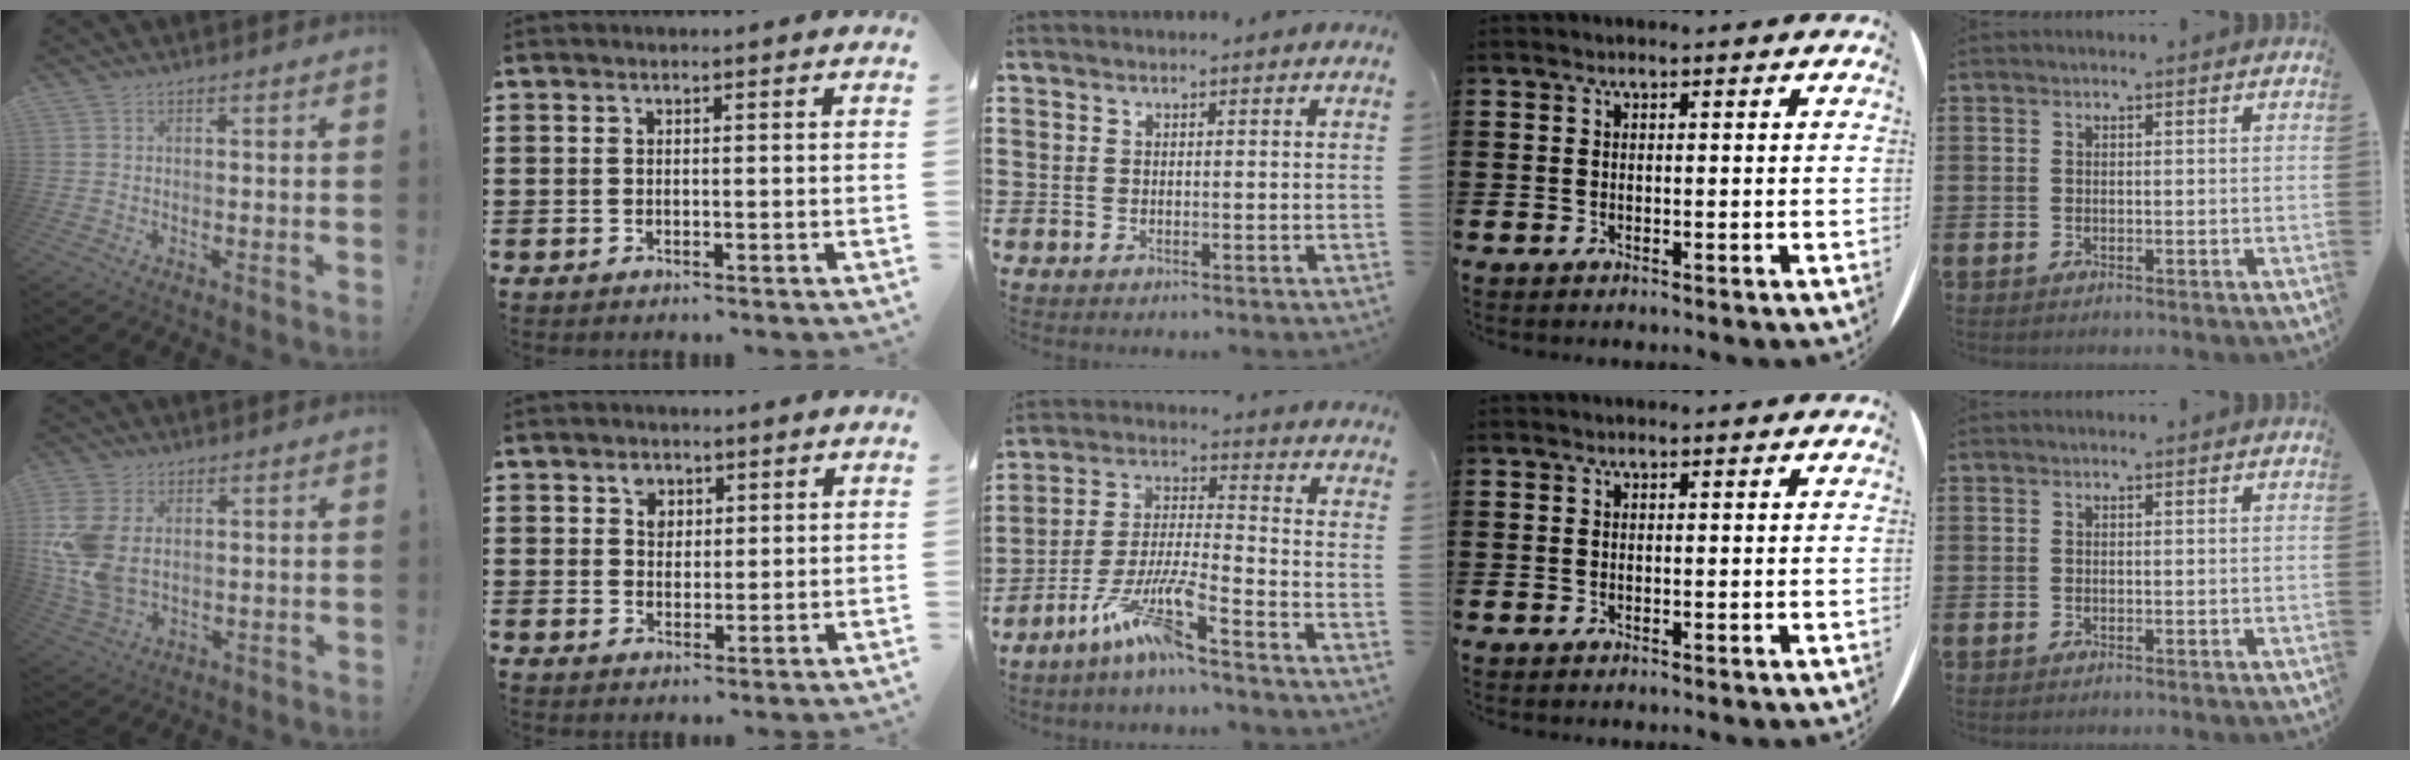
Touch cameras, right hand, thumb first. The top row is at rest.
{"thumb": {"total": 12.9, "force": [2.1, 8.7, 9.3], "torque": [-0.196, -0.011, 0.041]}, "index": {"total": 2.7, "force": [1.4, 2.1, 1.0], "torque": [-0.026, 0.008, 0.024]}, "middle": {"total": 10.2, "force": [-7.6, 0.7, 6.7], "torque": [-0.151, -0.008, -0.153]}}